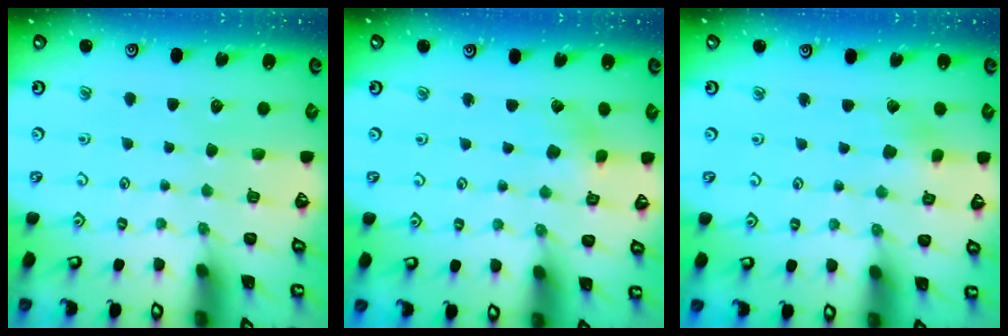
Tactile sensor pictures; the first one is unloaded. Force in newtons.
{"total": 2.2, "press": 2.2, "slide": 0.3}
{"total": 2.6, "press": 2.6, "slide": 0.4}